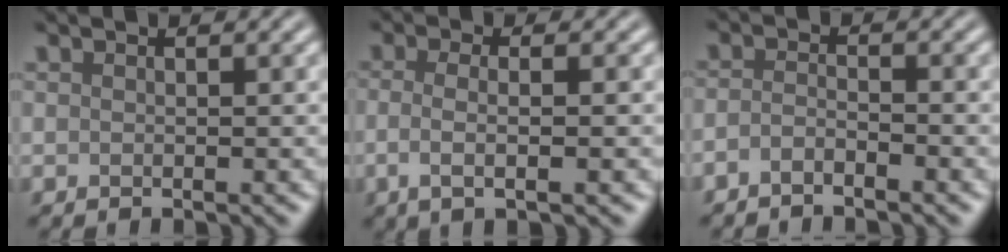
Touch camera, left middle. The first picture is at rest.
{"total": 3.3, "force": [-0.4, 1.2, 3.1], "torque": [-0.052, -0.006, -0.011]}
{"total": 1.5, "force": [-1.2, 0.4, 0.8], "torque": [-0.019, 0.000, -0.030]}